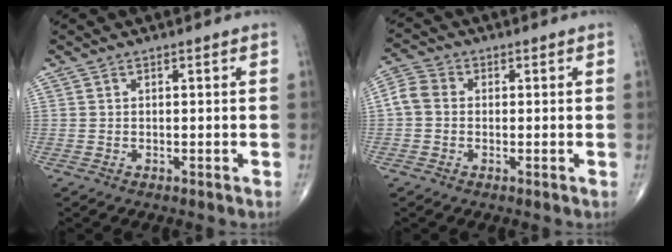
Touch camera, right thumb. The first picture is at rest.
{"total": 4.7, "force": [-0.1, 3.9, 2.7], "torque": [-0.052, 0.015, -0.012]}